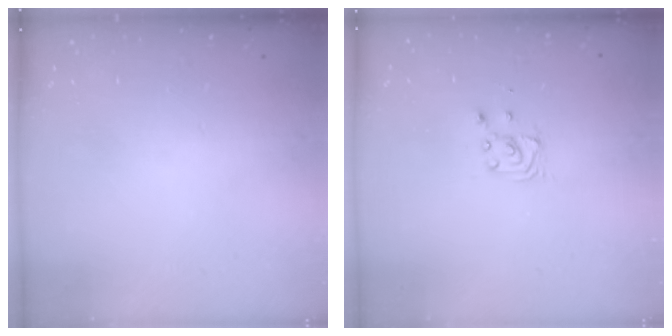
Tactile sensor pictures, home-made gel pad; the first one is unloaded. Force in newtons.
{"total": 2.9, "press": 2.9, "slide": 0.4}